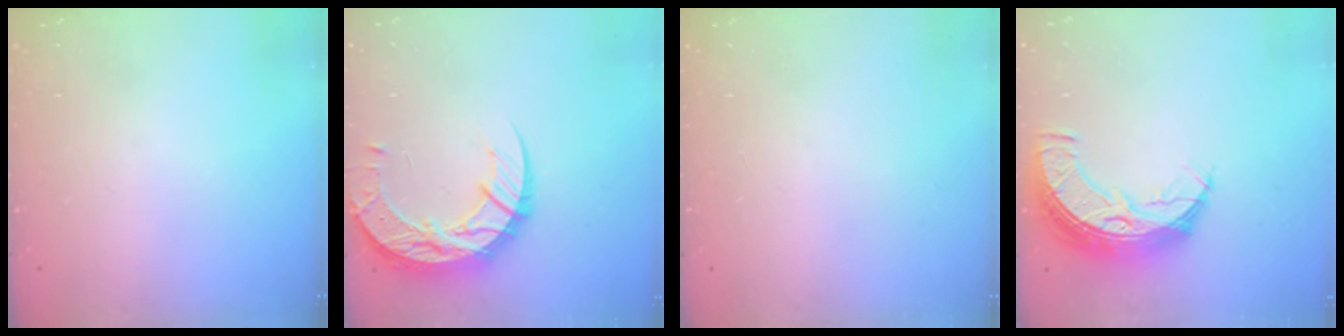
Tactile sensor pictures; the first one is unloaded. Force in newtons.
{"total": 13.5, "press": 13.5, "slide": 1.0}
{"total": 0.0}
{"total": 9.9, "press": 9.9, "slide": 0.7}